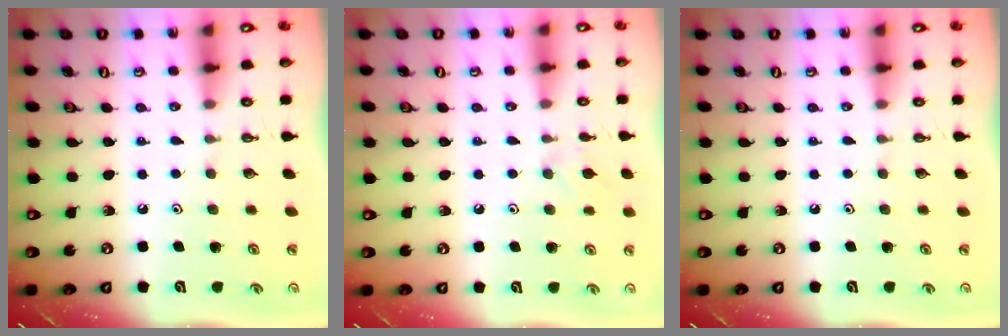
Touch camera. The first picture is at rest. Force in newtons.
{"total": 3.8, "press": 3.7, "slide": 0.7}
{"total": 0.0}